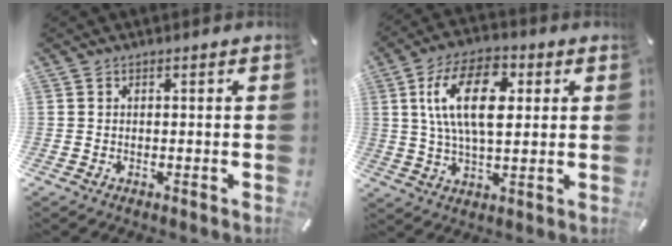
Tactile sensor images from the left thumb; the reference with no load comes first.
{"total": 15.5, "force": [4.0, 8.4, 12.4], "torque": [-0.243, 0.006, 0.064]}